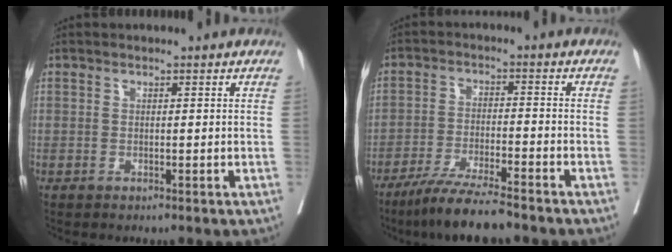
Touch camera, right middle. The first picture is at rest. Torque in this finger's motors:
{"motor_torque": [0.26, -0.26, 0.35, 0.07]}